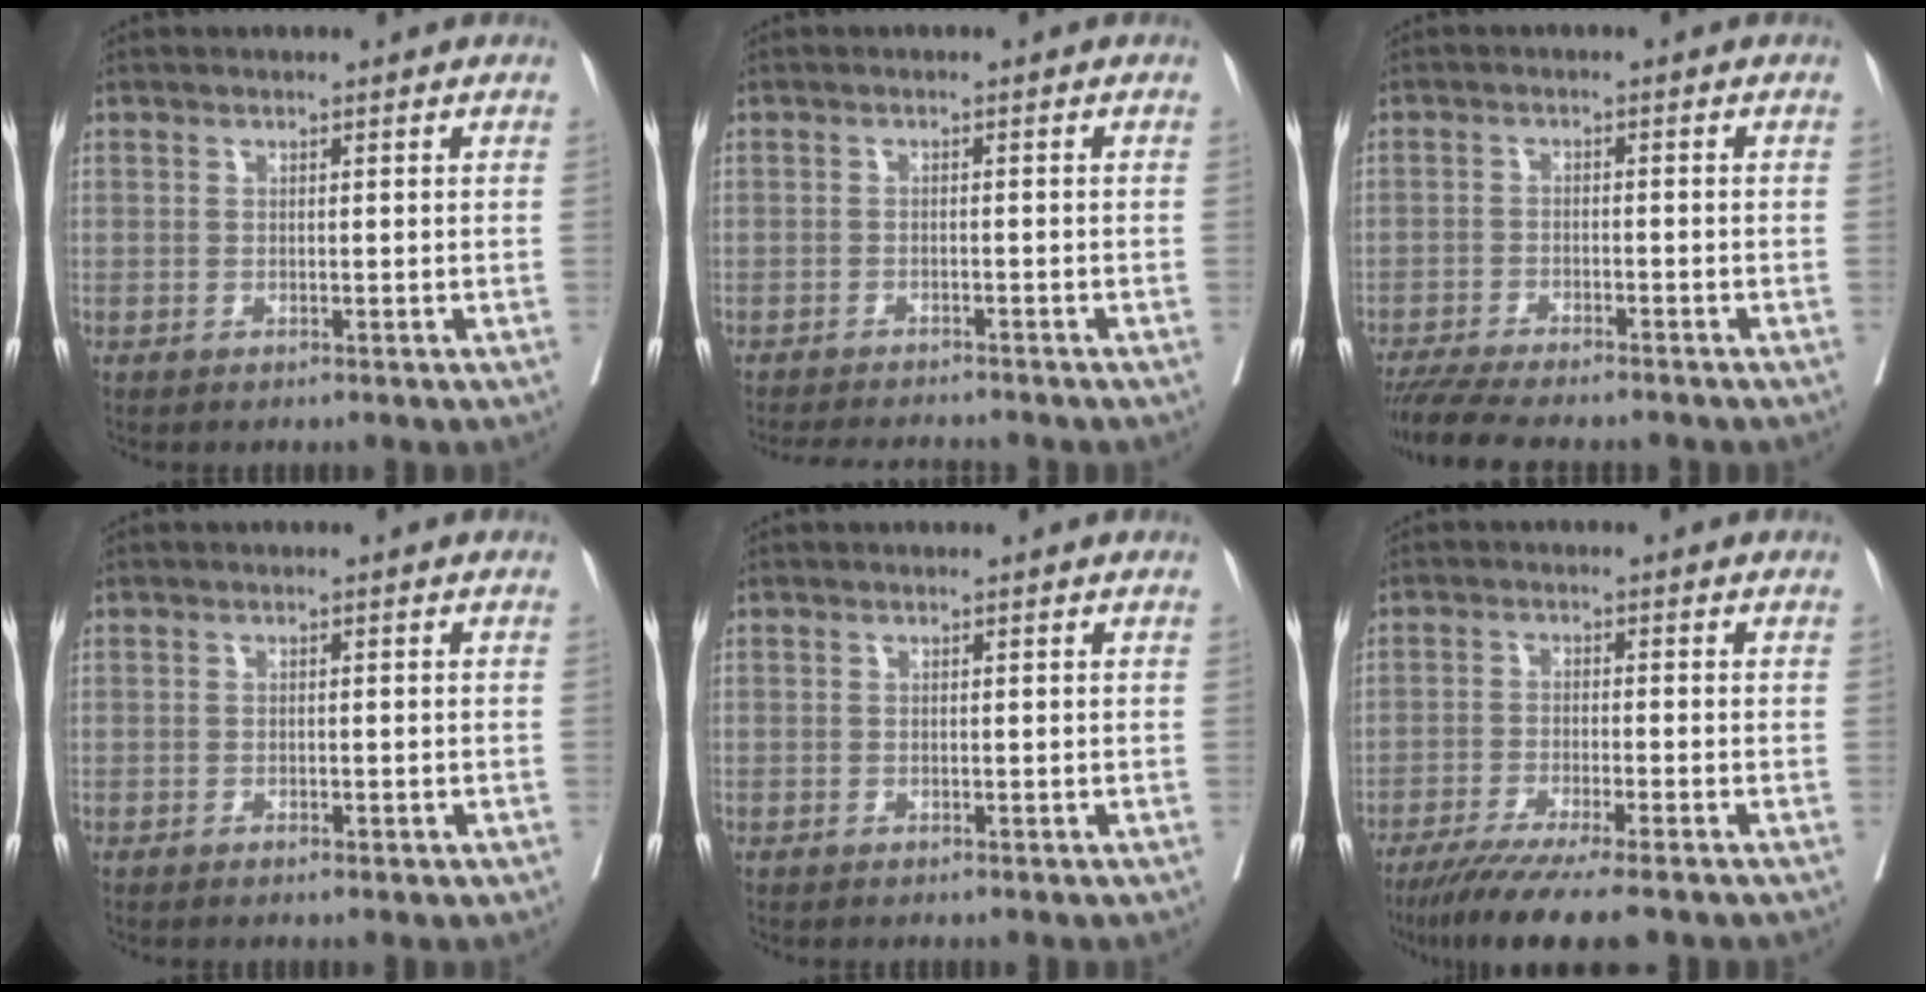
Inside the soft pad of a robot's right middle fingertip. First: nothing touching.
{"total": 7.4, "force": [-7.0, 0.7, 2.2], "torque": [-0.027, -0.007, -0.101]}
{"total": 11.6, "force": [-10.3, 1.6, 5.2], "torque": [-0.071, -0.011, -0.155]}
{"total": 2.1, "force": [-1.3, 1.0, 1.3], "torque": [-0.021, 0.001, -0.015]}
{"total": 0.6, "force": [-0.3, 0.5, 0.0], "torque": [-0.002, 0.006, -0.007]}
{"total": 10.5, "force": [-8.2, 0.0, 6.5], "torque": [-0.092, -0.026, -0.131]}